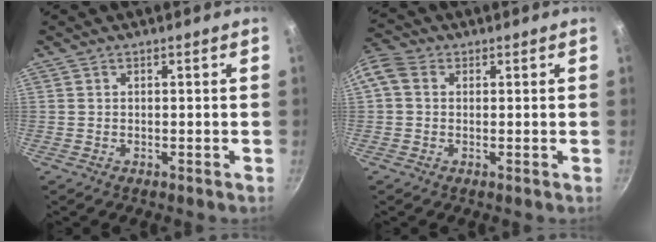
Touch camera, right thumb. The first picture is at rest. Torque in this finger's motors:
{"motor_torque": [0.02, 0.93, 0.76, -0.56, 0.53]}